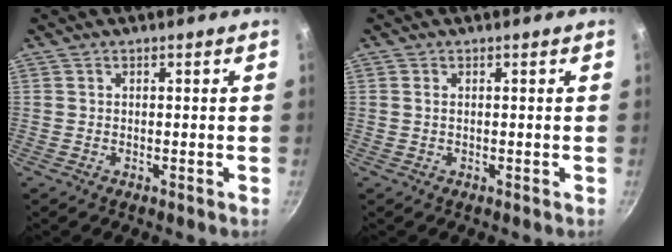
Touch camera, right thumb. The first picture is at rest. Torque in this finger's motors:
{"motor_torque": [-0.31, 0.04, 0.45, 0.06, -0.03]}